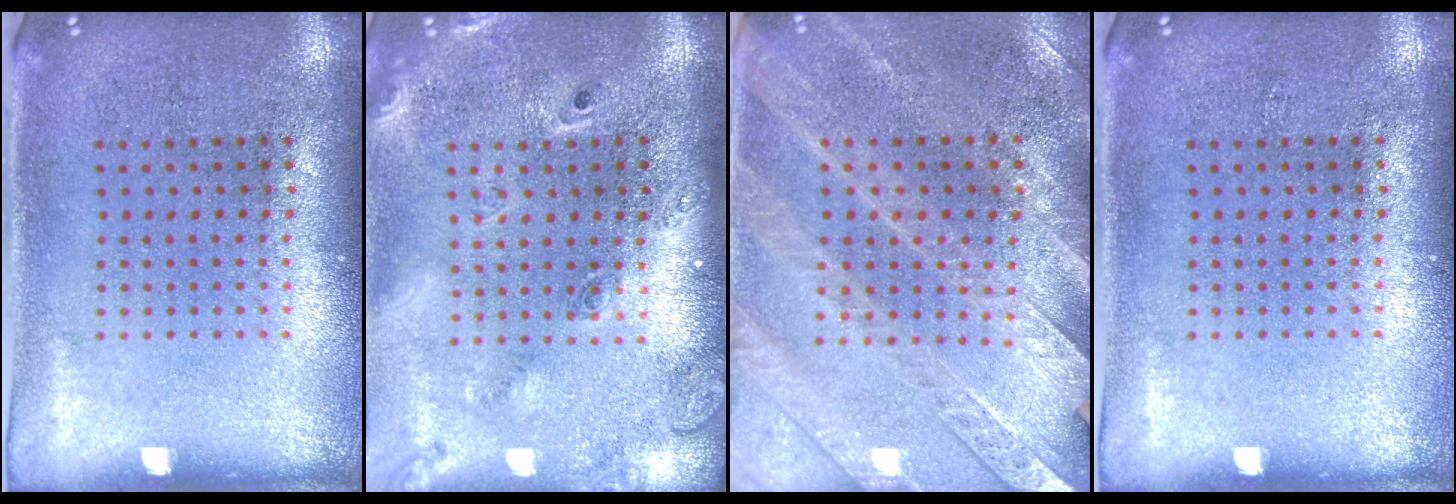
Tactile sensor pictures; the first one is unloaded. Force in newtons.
{"total": 2.4, "press": 1.7, "slide": 1.6}
{"total": 2.8, "press": 2.6, "slide": 0.9}
{"total": 0.0}